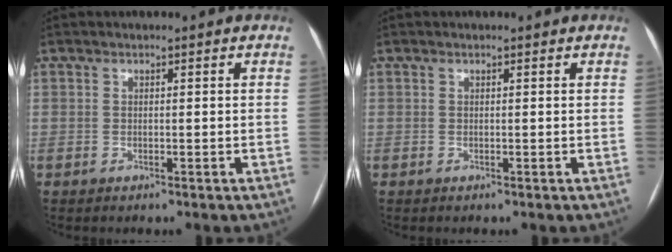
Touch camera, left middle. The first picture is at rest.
{"total": 0.0}